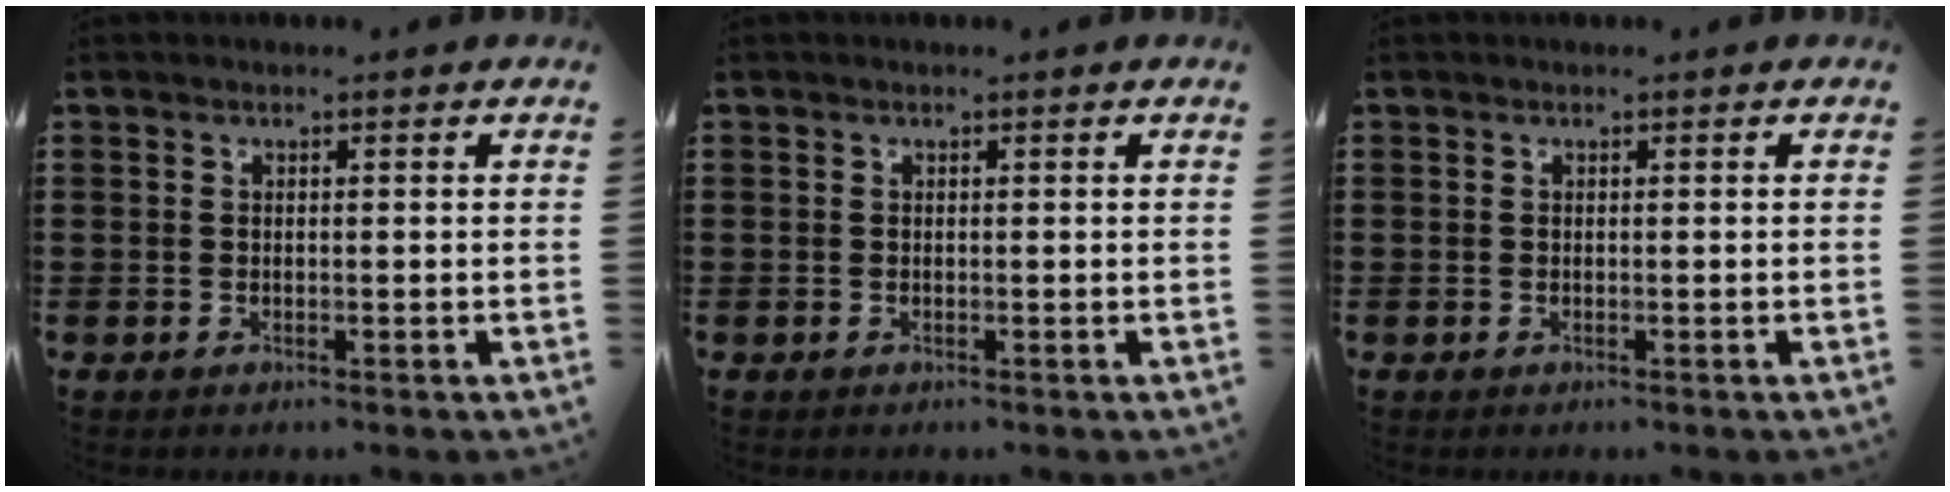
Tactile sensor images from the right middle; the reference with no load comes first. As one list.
[{"total": 0.0}, {"total": 0.0}]